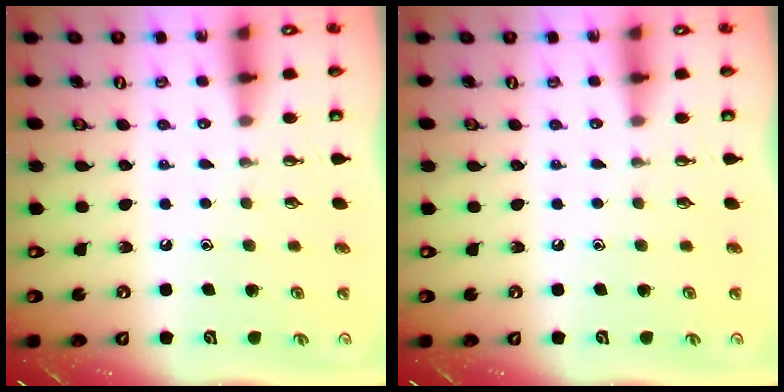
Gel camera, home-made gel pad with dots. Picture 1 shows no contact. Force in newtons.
{"total": 0.0}